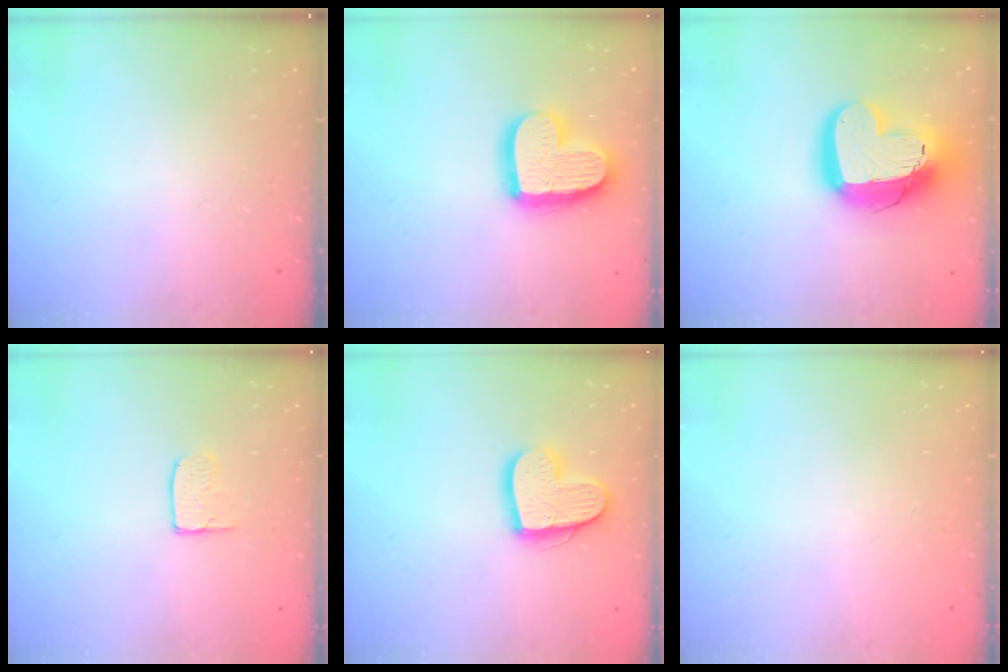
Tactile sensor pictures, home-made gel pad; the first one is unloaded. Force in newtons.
{"total": 17.3, "press": 17.3, "slide": 1.5}
{"total": 19.5, "press": 19.5, "slide": 1.6}
{"total": 4.7, "press": 4.7, "slide": 0.4}
{"total": 15.0, "press": 14.9, "slide": 1.1}
{"total": 0.0}